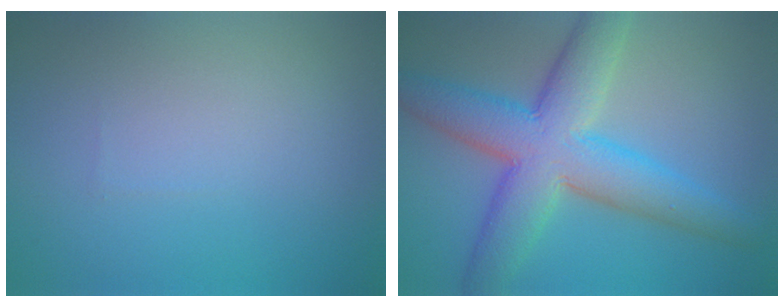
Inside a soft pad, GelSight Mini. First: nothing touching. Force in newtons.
{"total": 9.3, "press": 9.3, "slide": 0.2}